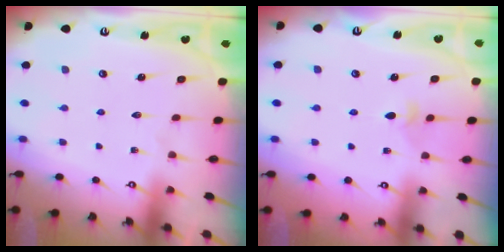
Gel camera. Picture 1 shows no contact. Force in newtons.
{"total": 4.2, "press": 4.1, "slide": 0.9}